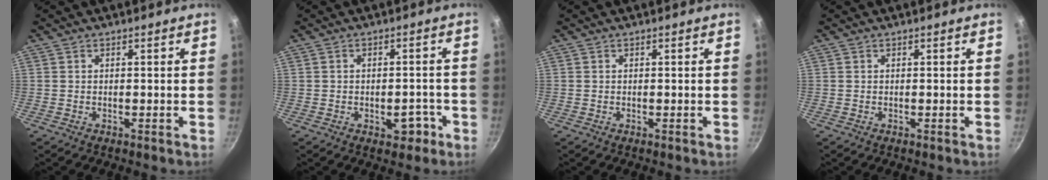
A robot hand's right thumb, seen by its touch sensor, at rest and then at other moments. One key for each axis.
{"total": 4.3, "fx": -1.9, "fy": 2.6, "fz": 2.8, "tx": -0.010, "ty": 0.021, "tz": -0.019}
{"total": 0.0}
{"total": 0.0}